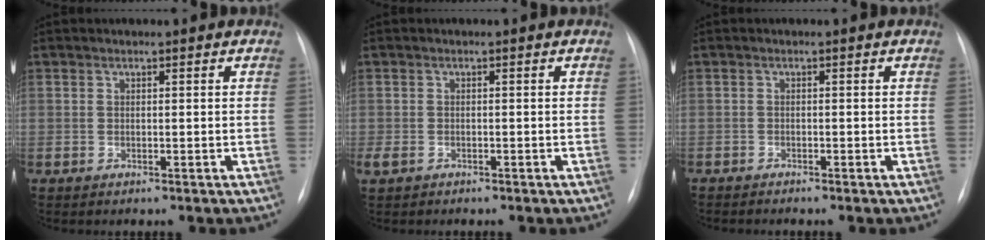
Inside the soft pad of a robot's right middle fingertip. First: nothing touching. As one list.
[{"total": 2.1, "force": [-1.3, 1.4, 1.1], "torque": [-0.026, -0.002, -0.017]}, {"total": 1.7, "force": [-1.5, 0.3, 0.6], "torque": [-0.008, -0.004, -0.022]}]